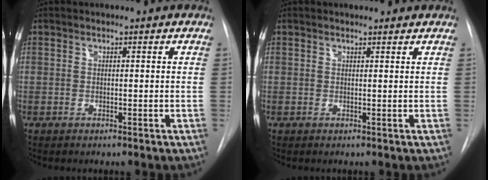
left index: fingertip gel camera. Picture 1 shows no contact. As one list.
[{"total": 1.9, "force": [1.9, 0.3, 0.1], "torque": [-0.009, 0.003, 0.018]}]